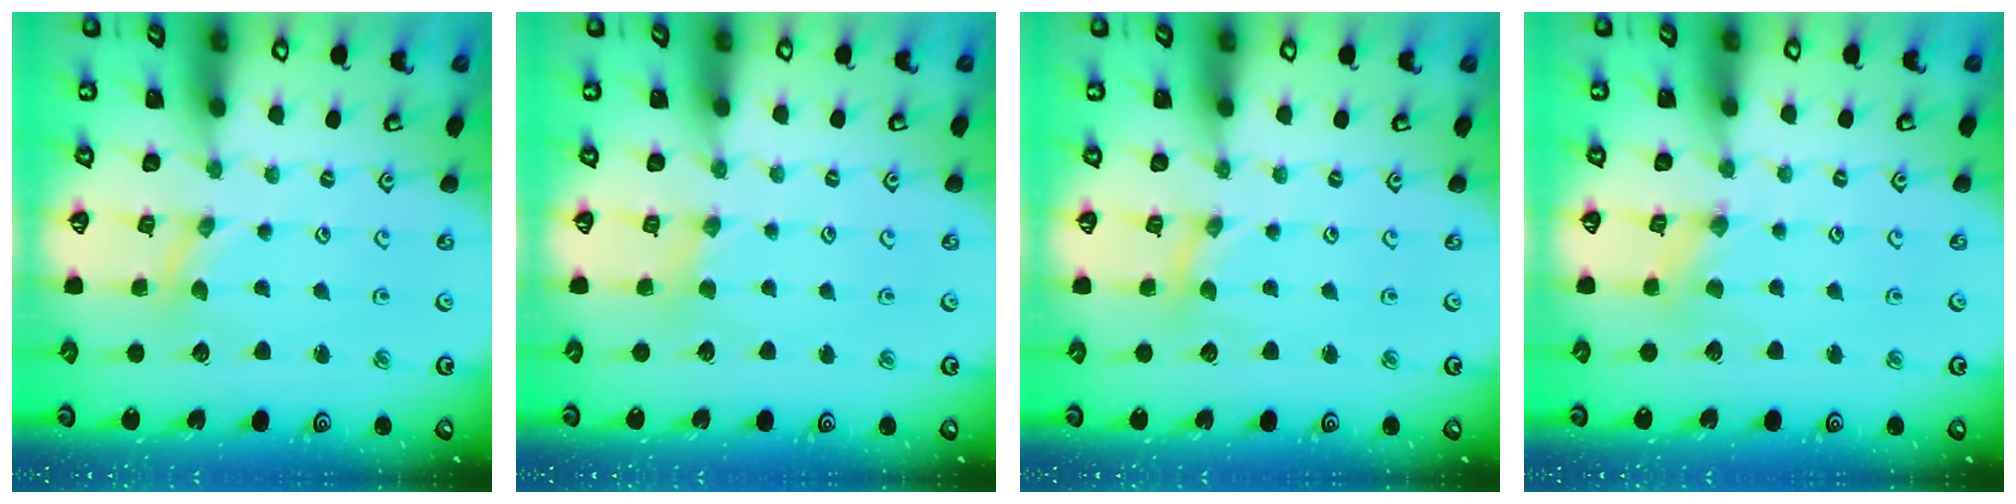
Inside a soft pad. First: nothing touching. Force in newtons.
{"total": 1.7, "press": 1.7, "slide": 0.2}
{"total": 0.0}
{"total": 0.5, "press": 0.5, "slide": 0.1}